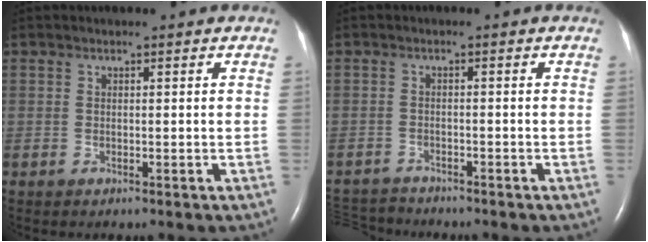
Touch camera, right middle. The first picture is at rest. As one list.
[{"total": 5.3, "force": [-5.2, 0.7, 0.1], "torque": [-0.004, -0.011, -0.092]}]